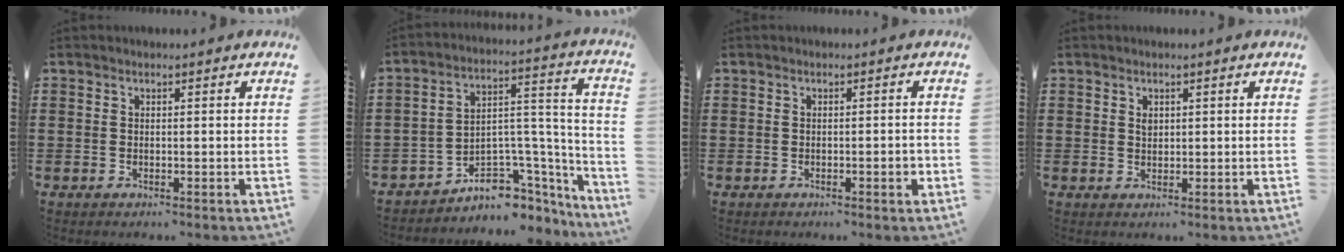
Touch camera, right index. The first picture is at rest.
{"total": 6.0, "force": [-4.1, 3.9, 2.0], "torque": [-0.041, -0.005, -0.071]}
{"total": 2.0, "force": [-0.6, 0.3, 1.9], "torque": [-0.030, -0.002, -0.010]}
{"total": 1.1, "force": [0.6, 0.7, 0.6], "torque": [-0.014, 0.003, 0.011]}